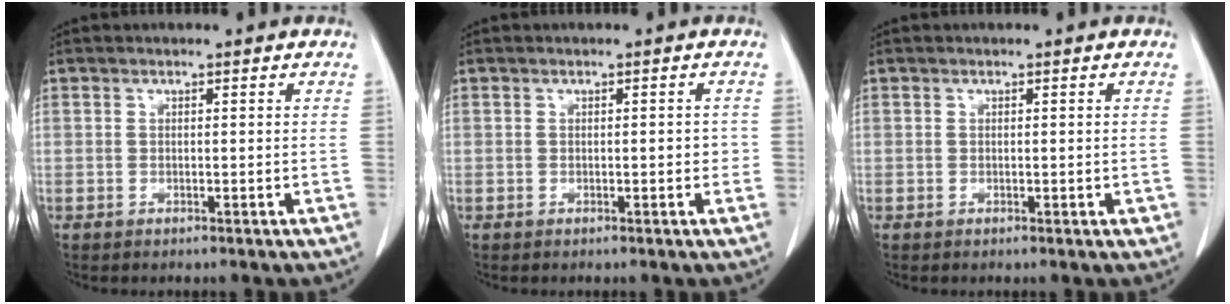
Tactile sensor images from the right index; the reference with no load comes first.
{"total": 1.5, "force": [-0.2, 0.7, 1.3], "torque": [-0.015, 0.002, -0.002]}
{"total": 1.0, "force": [-0.2, 0.4, 0.9], "torque": [-0.012, 0.000, 0.002]}